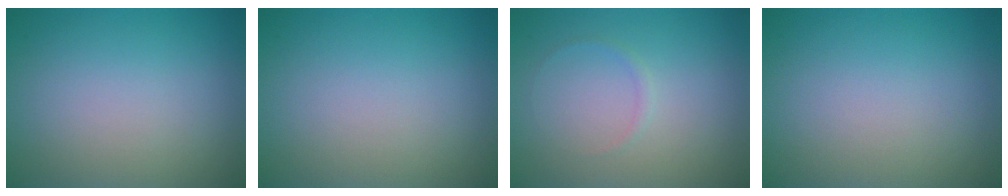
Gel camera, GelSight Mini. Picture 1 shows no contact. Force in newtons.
{"total": 0.0}
{"total": 0.6, "press": 0.6, "slide": 0.1}
{"total": 0.0}